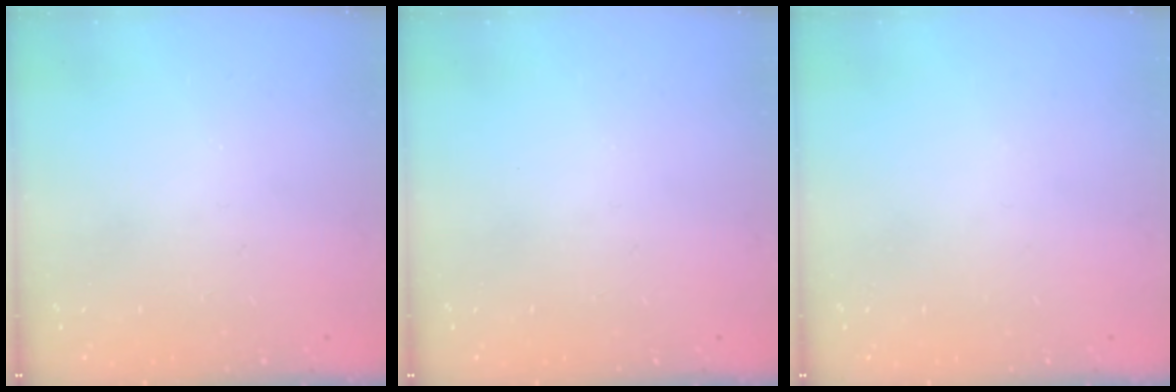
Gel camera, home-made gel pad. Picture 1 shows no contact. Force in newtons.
{"total": 0.0}
{"total": 0.0}